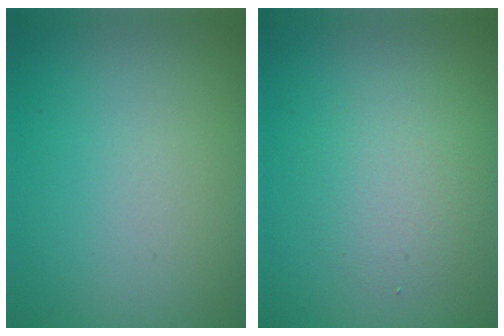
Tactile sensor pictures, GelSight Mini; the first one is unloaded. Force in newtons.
{"total": 2.8, "press": 2.8, "slide": 0.2}